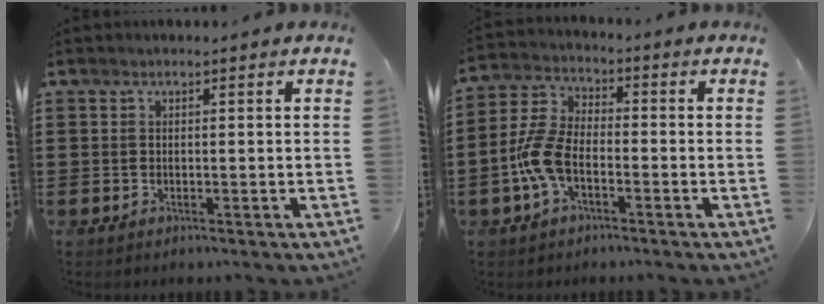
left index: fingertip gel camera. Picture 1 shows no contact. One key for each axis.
{"total": 7.1, "fx": -2.7, "fy": 3.7, "fz": 5.5, "tx": -0.148, "ty": -0.001, "tz": -0.060}